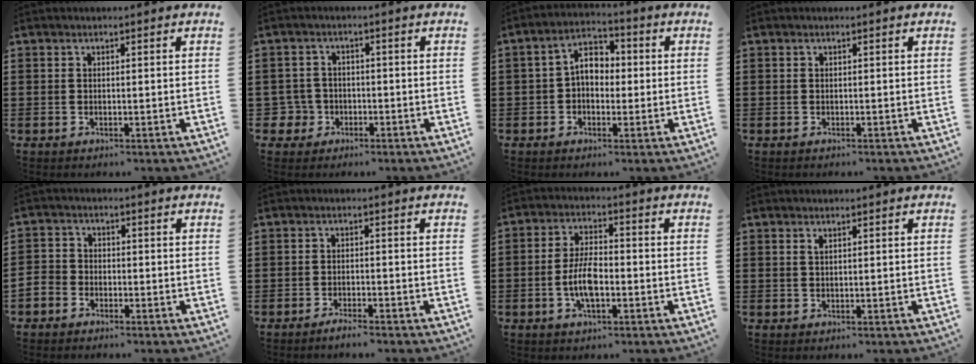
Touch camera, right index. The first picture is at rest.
{"total": 4.0, "force": [-1.7, 3.6, 0.9], "torque": [-0.048, -0.001, -0.040]}
{"total": 4.5, "force": [-0.4, 3.1, 3.2], "torque": [-0.076, 0.004, -0.018]}
{"total": 0.0}
{"total": 2.7, "force": [-2.2, 1.5, 0.1], "torque": [-0.018, 0.002, -0.051]}
{"total": 1.9, "force": [-1.7, -0.1, 0.7], "torque": [-0.012, 0.000, -0.031]}
{"total": 6.3, "force": [-1.6, 2.5, 5.5], "torque": [-0.129, -0.004, -0.038]}
{"total": 0.7, "force": [0.4, 0.2, 0.5], "torque": [-0.011, 0.002, 0.008]}